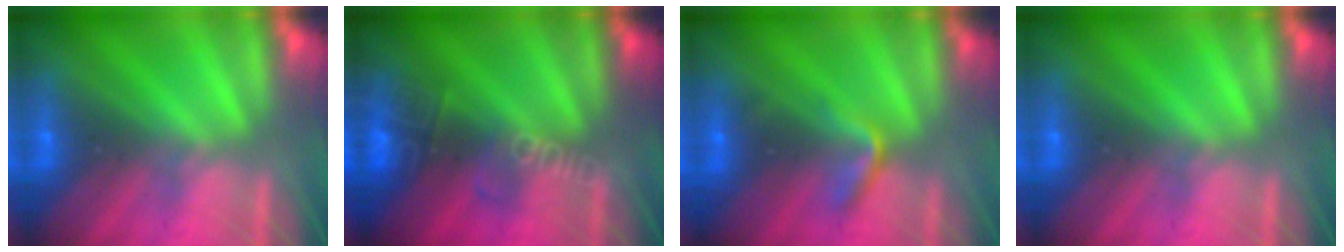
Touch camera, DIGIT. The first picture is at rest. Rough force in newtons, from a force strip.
{"total": 2.8}
{"total": 2.2}
{"total": 0.0}